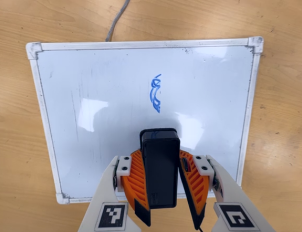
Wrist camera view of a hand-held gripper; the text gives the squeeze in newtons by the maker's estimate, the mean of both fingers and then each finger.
{"total": 9.1, "left": 9.1, "right": 9.1}